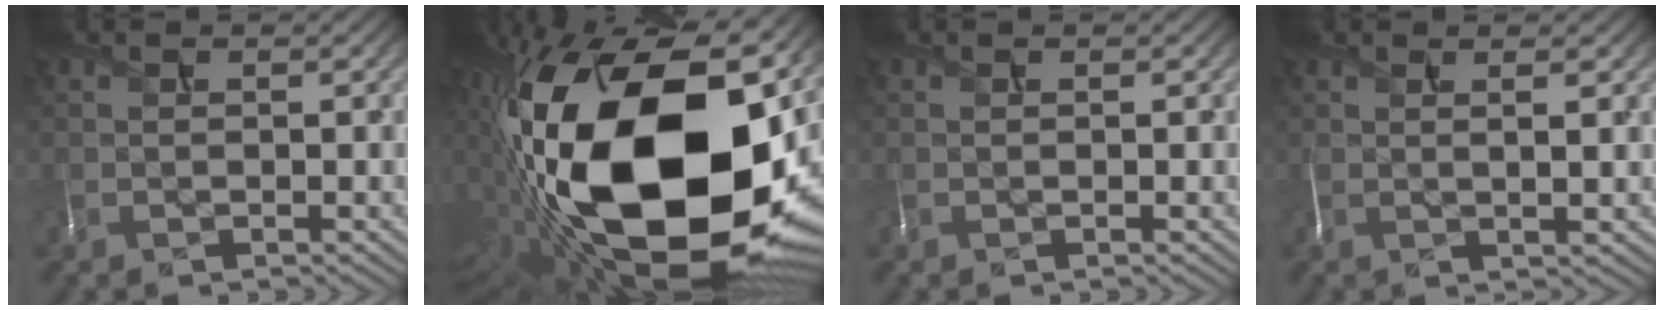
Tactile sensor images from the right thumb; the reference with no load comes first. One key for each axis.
{"total": 22.9, "fx": -2.8, "fy": 12.1, "fz": 19.3, "tx": -0.389, "ty": -0.054, "tz": -0.051}
{"total": 0.0}
{"total": 2.4, "fx": 0.9, "fy": 0.3, "fz": 2.2, "tx": -0.037, "ty": 0.008, "tz": 0.012}